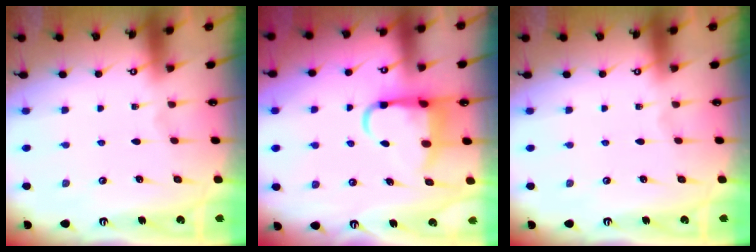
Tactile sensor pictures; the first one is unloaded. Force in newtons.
{"total": 8.0, "press": 7.8, "slide": 1.6}
{"total": 0.0}